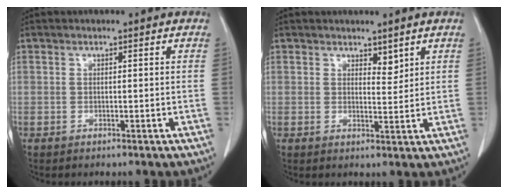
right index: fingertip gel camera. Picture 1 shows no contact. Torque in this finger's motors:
{"motor_torque": [-0.03, 0.11, 0.00, -0.01]}